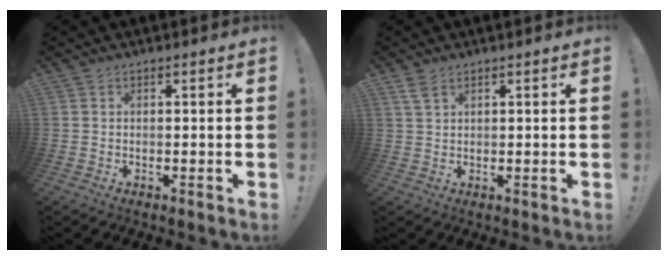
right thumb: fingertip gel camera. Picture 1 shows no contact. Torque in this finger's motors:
{"motor_torque": [0.01, 0.01, 0.12, -0.11, -0.03]}